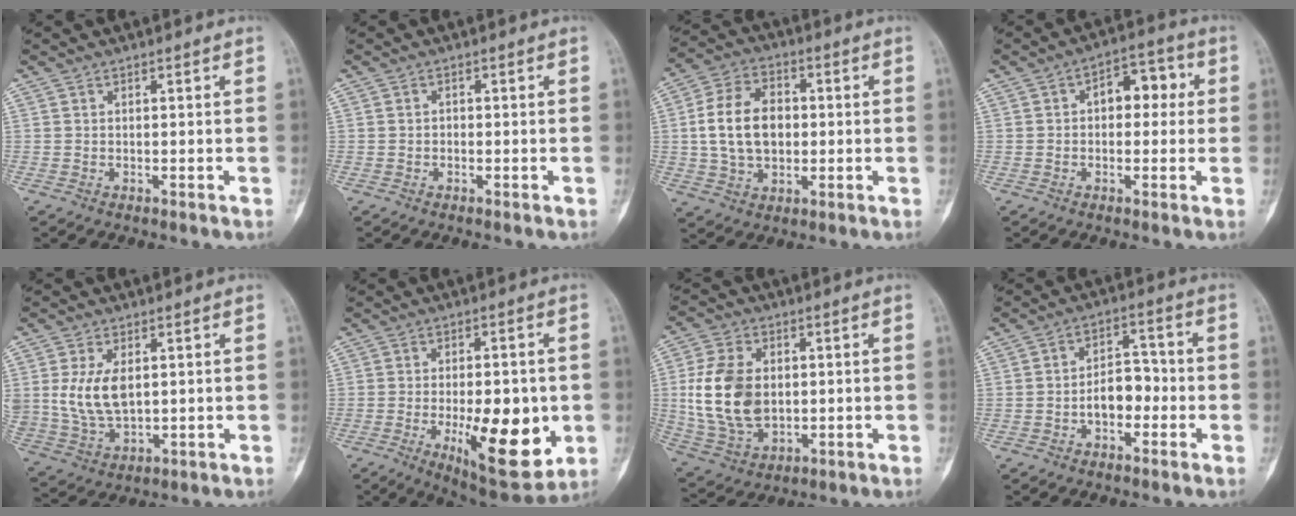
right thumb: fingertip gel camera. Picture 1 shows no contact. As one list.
[{"total": 0.7, "force": [-0.2, 0.6, 0.2], "torque": [0.003, 0.004, -0.008]}, {"total": 13.1, "force": [0.5, 9.0, 9.5], "torque": [-0.157, 0.015, 0.009]}, {"total": 7.9, "force": [1.1, 4.9, 6.1], "torque": [-0.050, 0.026, 0.008]}, {"total": 9.8, "force": [1.7, 5.7, 7.8], "torque": [-0.154, -0.012, 0.049]}, {"total": 17.0, "force": [-3.7, 6.9, 15.0], "torque": [-0.198, -0.012, -0.040]}, {"total": 15.0, "force": [0.8, 10.1, 11.0], "torque": [-0.200, -0.004, 0.025]}, {"total": 6.7, "force": [-2.0, 4.3, 4.7], "torque": [-0.054, 0.032, -0.043]}]